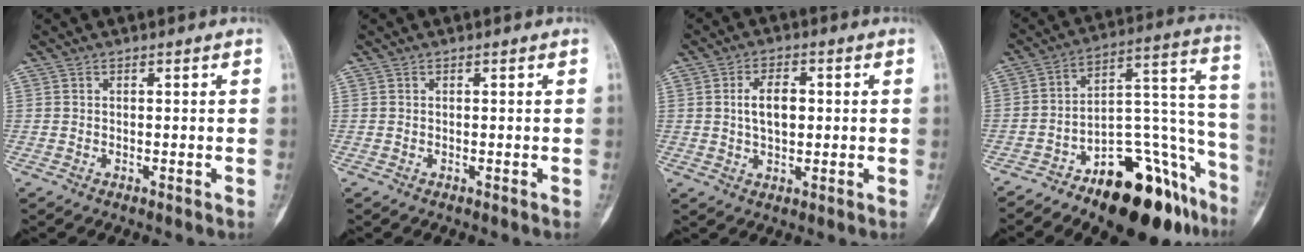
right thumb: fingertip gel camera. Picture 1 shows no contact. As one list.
[{"total": 0.0}, {"total": 6.1, "force": [0.7, 3.5, 5.0], "torque": [-0.081, 0.005, 0.011]}, {"total": 23.0, "force": [-14.4, 9.4, 15.4], "torque": [-0.124, 0.125, -0.215]}]